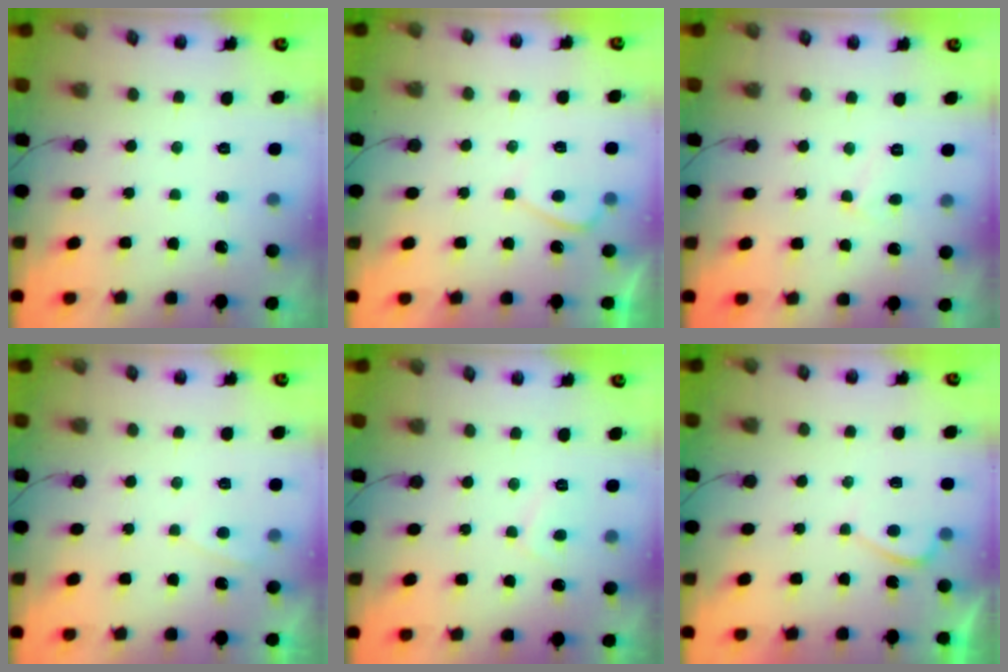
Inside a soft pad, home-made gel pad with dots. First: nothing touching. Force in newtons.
{"total": 0.5, "press": 0.2, "slide": 0.5}
{"total": 2.8, "press": 2.8, "slide": 0.2}
{"total": 2.0, "press": 2.0, "slide": 0.2}
{"total": 2.3, "press": 2.2, "slide": 0.8}
{"total": 0.6, "press": 0.4, "slide": 0.5}